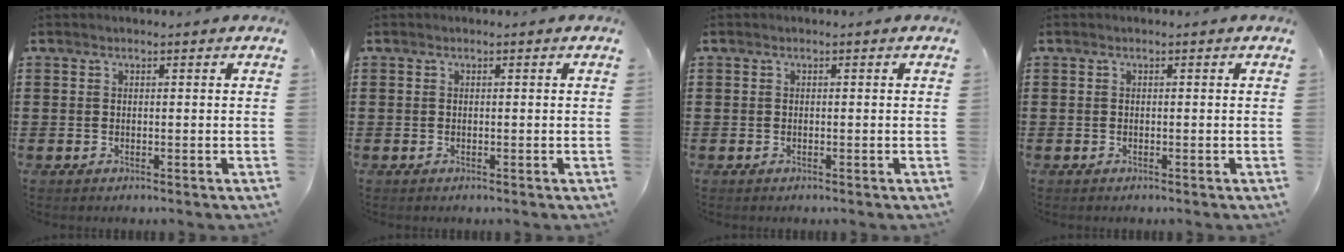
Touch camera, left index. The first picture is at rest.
{"total": 0.0}
{"total": 0.0}
{"total": 0.0}